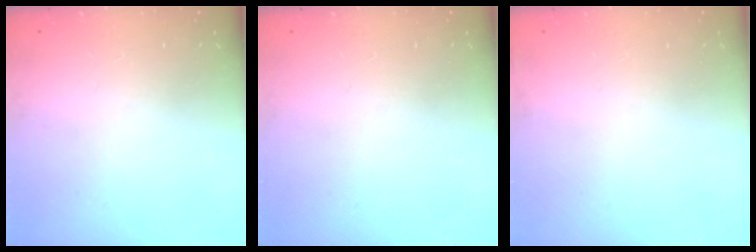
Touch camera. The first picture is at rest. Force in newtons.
{"total": 0.0}
{"total": 2.9, "press": 2.4, "slide": 1.6}